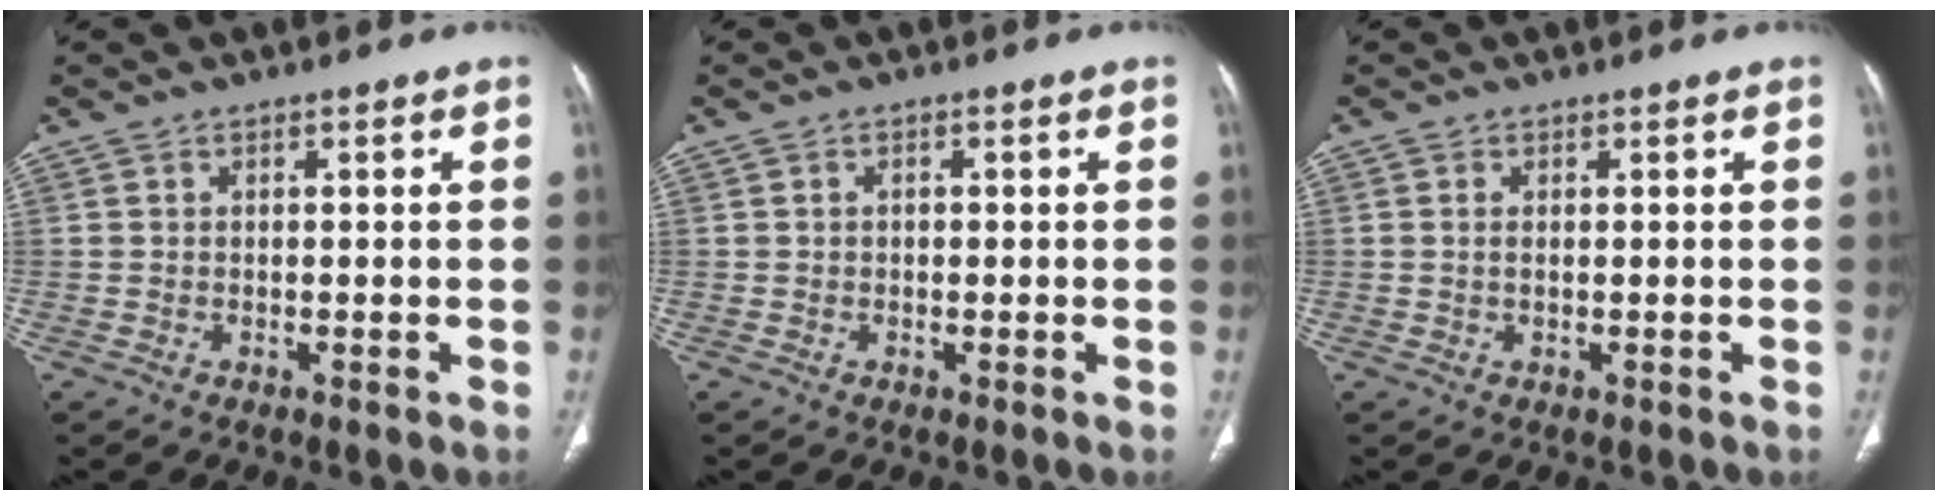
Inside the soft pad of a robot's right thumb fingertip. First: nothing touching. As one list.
[{"total": 0.7, "force": [0.1, 0.5, 0.5], "torque": [-0.007, 0.002, 0.000]}, {"total": 1.0, "force": [0.2, 0.4, 0.9], "torque": [-0.025, 0.000, 0.006]}]